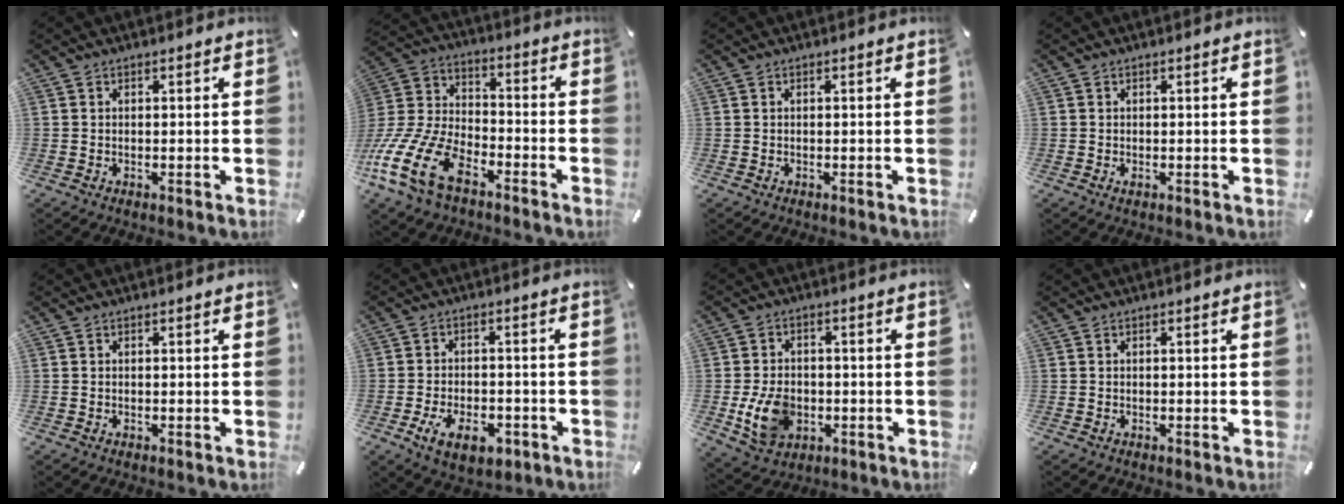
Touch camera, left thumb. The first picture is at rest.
{"total": 18.5, "force": [-11.0, 9.9, 11.1], "torque": [-0.234, 0.050, -0.199]}
{"total": 0.0}
{"total": 0.6, "force": [-0.1, 0.3, 0.6], "torque": [-0.010, -0.002, -0.002]}
{"total": 0.0}
{"total": 8.6, "force": [-3.8, 4.8, 6.1], "torque": [-0.101, 0.014, -0.062]}
{"total": 9.5, "force": [-2.0, 7.4, 5.7], "torque": [-0.115, 0.007, -0.034]}
{"total": 0.0}